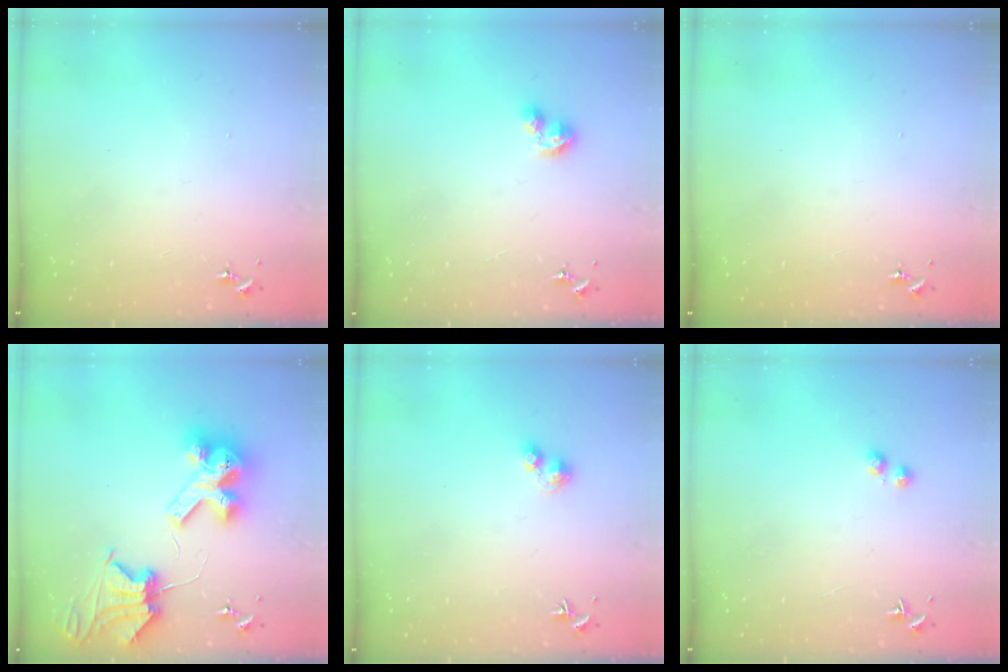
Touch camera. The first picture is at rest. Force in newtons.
{"total": 2.6, "press": 2.6, "slide": 0.3}
{"total": 0.0}
{"total": 13.1, "press": 13.0, "slide": 1.7}
{"total": 5.0, "press": 5.0, "slide": 0.5}
{"total": 2.8, "press": 2.7, "slide": 0.7}